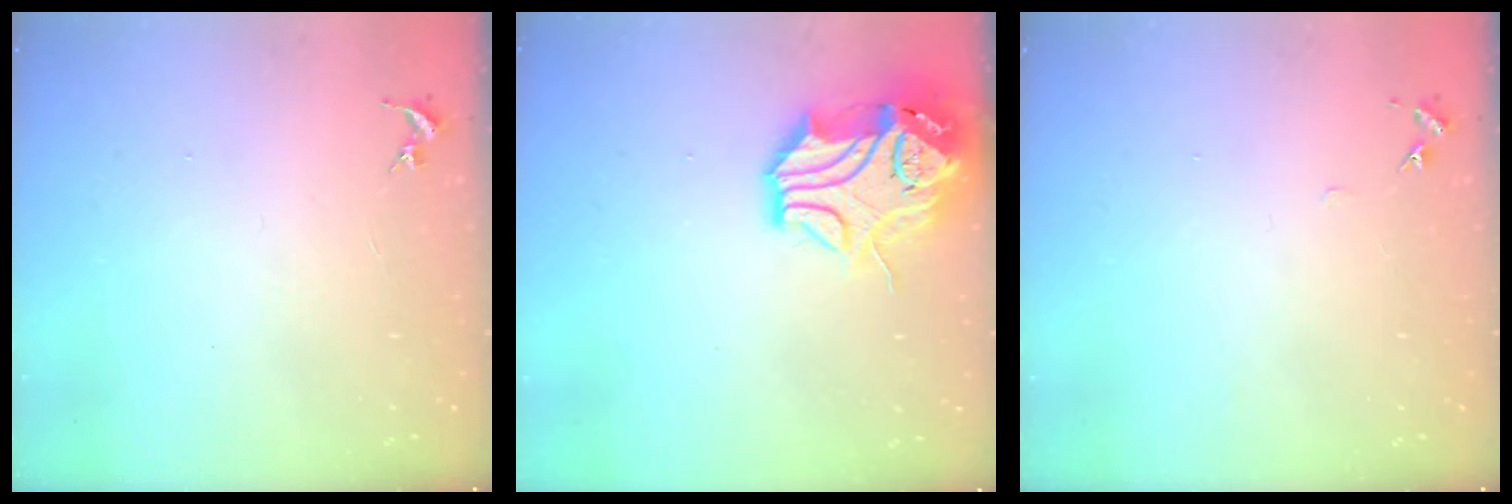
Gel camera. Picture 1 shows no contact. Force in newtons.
{"total": 15.5, "press": 15.3, "slide": 2.3}
{"total": 4.0, "press": 4.0, "slide": 0.5}